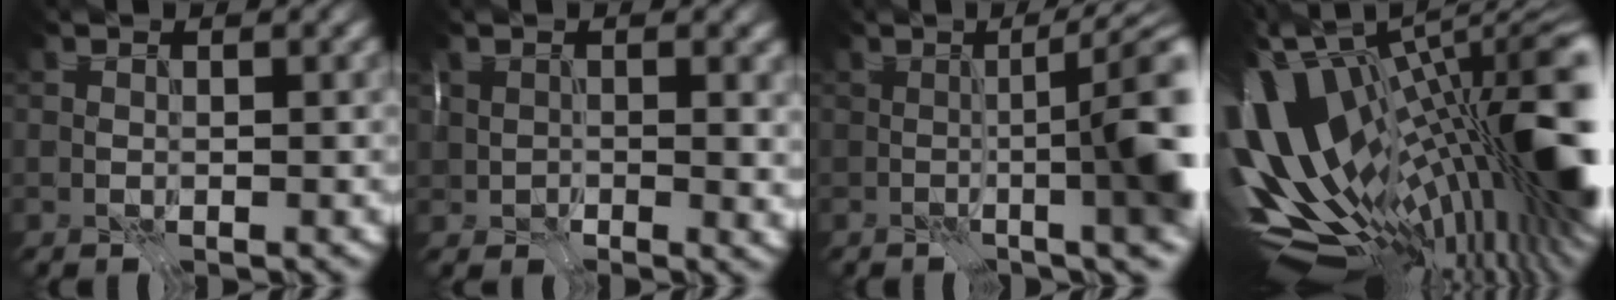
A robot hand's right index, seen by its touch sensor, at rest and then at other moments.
{"total": 3.8, "force": [1.1, 2.6, 2.5], "torque": [-0.045, -0.016, 0.021]}
{"total": 10.2, "force": [-0.4, 2.5, 9.8], "torque": [-0.086, 0.016, -0.021]}
{"total": 18.6, "force": [0.4, 7.9, 16.9], "torque": [-0.307, -0.029, 0.007]}